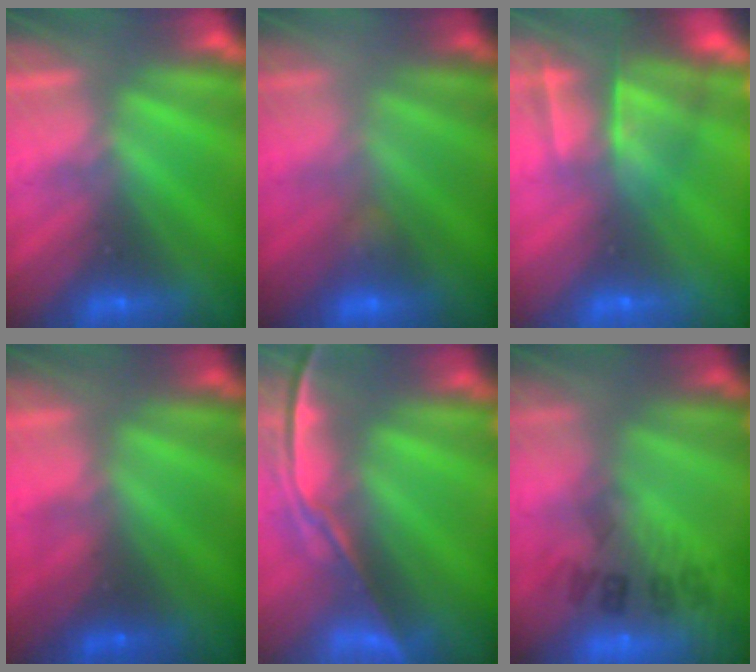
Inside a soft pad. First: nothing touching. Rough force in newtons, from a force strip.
{"total": 2.2}
{"total": 5.9}
{"total": 2.1}
{"total": 7.8}
{"total": 7.7}